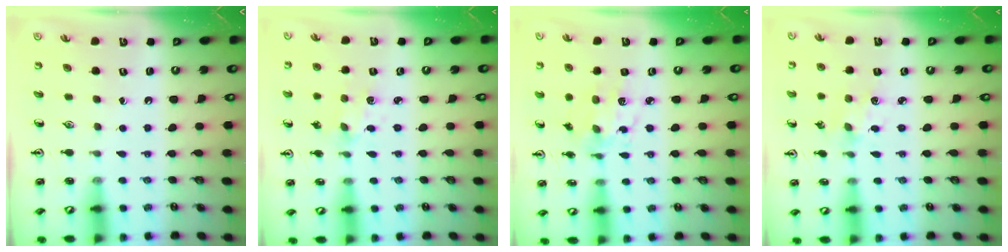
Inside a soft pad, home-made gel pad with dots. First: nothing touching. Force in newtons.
{"total": 1.7, "press": 1.6, "slide": 0.5}
{"total": 6.6, "press": 6.4, "slide": 1.6}
{"total": 1.9, "press": 1.8, "slide": 0.4}